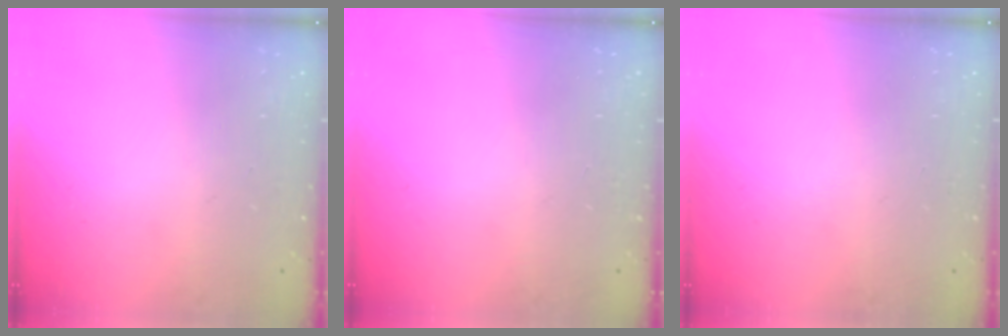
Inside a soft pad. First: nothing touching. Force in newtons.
{"total": 0.0}
{"total": 0.0}